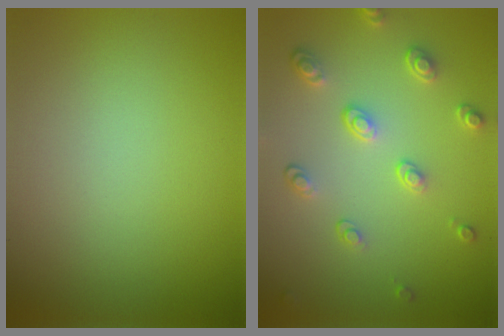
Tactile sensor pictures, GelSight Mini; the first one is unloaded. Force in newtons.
{"total": 3.7, "press": 2.9, "slide": 2.4}